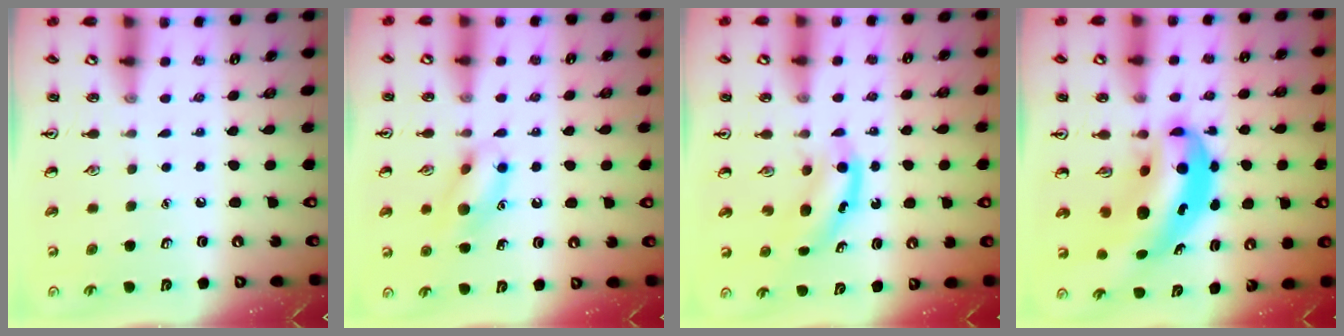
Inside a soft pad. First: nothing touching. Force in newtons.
{"total": 11.5, "press": 11.4, "slide": 0.7}
{"total": 4.2, "press": 4.1, "slide": 0.8}
{"total": 9.5, "press": 9.1, "slide": 2.5}